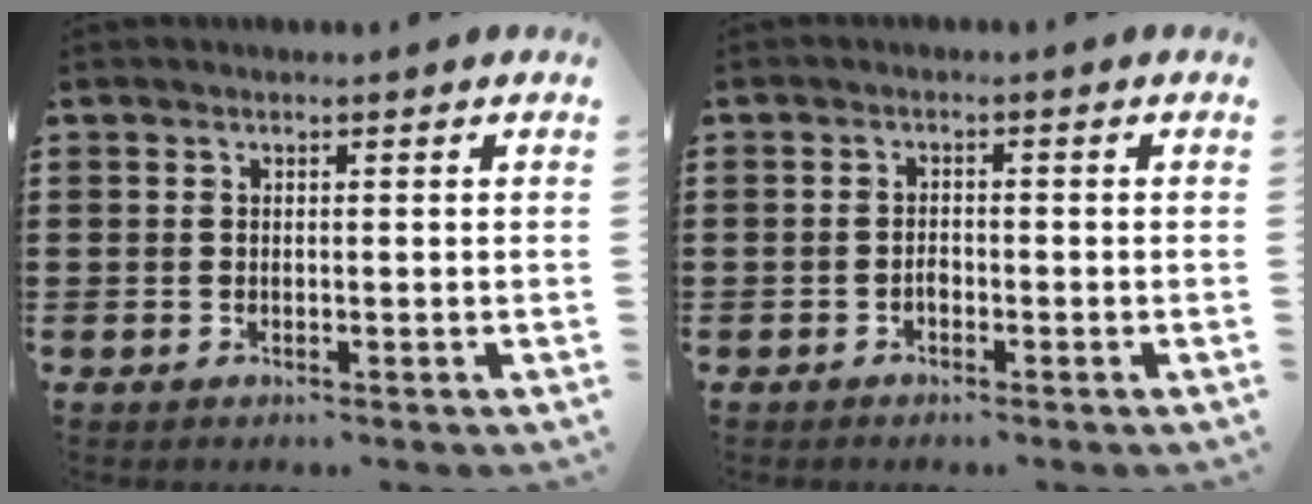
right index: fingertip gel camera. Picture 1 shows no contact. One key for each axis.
{"total": 1.3, "fx": -0.7, "fy": 0.8, "fz": 0.6, "tx": -0.016, "ty": -0.002, "tz": -0.014}